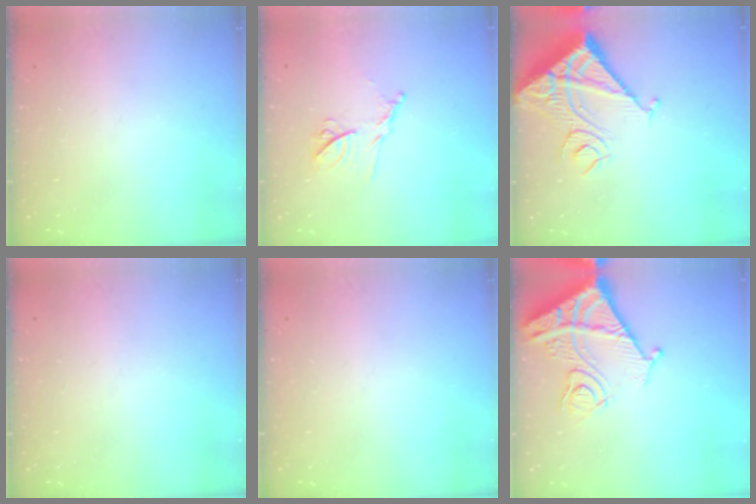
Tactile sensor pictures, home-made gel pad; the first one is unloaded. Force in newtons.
{"total": 11.0, "press": 11.0, "slide": 0.4}
{"total": 17.3, "press": 17.1, "slide": 2.3}
{"total": 0.0}
{"total": 0.0}
{"total": 13.8, "press": 13.8, "slide": 1.4}